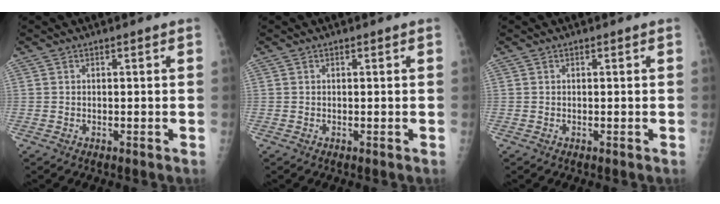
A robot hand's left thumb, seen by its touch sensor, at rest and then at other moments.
{"total": 0.0}
{"total": 0.0}